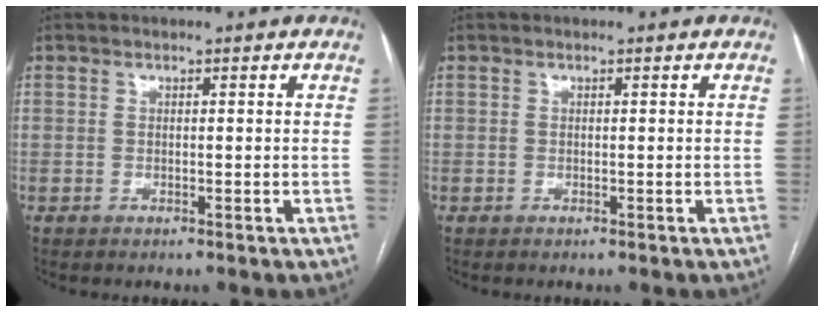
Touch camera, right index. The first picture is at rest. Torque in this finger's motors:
{"motor_torque": [-0.04, 0.04, 0.00, 0.01]}